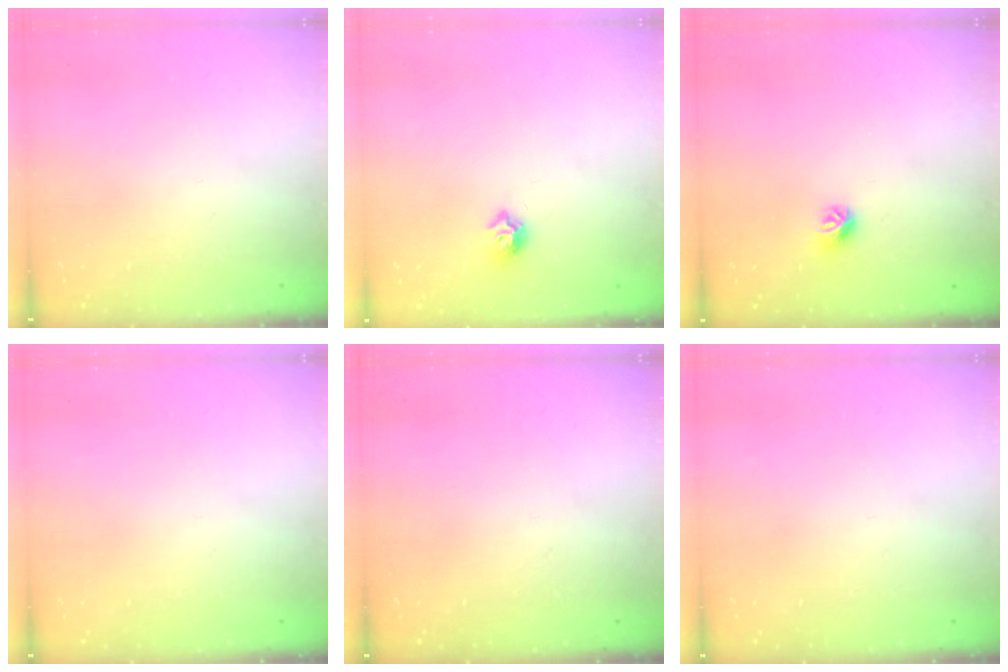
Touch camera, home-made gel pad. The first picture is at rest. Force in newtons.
{"total": 6.4, "press": 6.4, "slide": 0.3}
{"total": 7.4, "press": 7.4, "slide": 0.7}
{"total": 0.0}
{"total": 0.0}
{"total": 0.0}